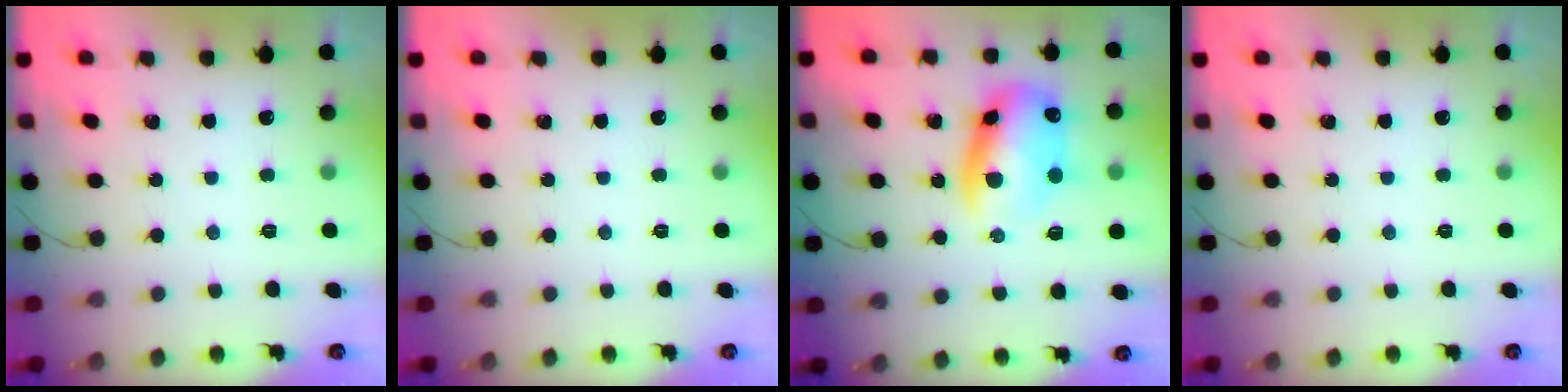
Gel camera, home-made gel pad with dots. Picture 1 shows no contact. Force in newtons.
{"total": 0.0}
{"total": 12.7, "press": 12.5, "slide": 2.5}
{"total": 0.0}